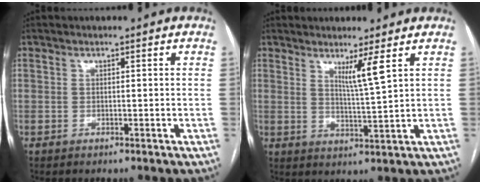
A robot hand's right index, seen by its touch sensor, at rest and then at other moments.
{"total": 4.3, "force": [2.3, -1.2, 3.4], "torque": [-0.062, -0.021, 0.045]}